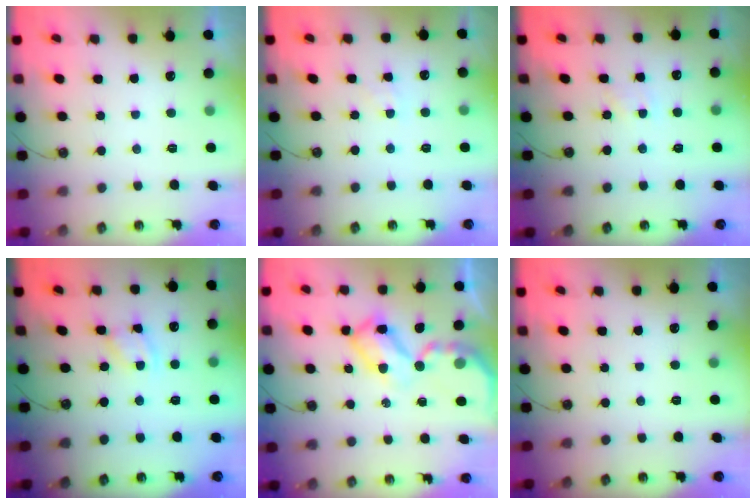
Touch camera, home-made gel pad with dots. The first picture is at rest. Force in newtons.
{"total": 2.4, "press": 2.4, "slide": 0.2}
{"total": 3.2, "press": 3.2, "slide": 0.4}
{"total": 2.7, "press": 2.7, "slide": 0.4}
{"total": 9.5, "press": 9.4, "slide": 0.8}
{"total": 0.0}